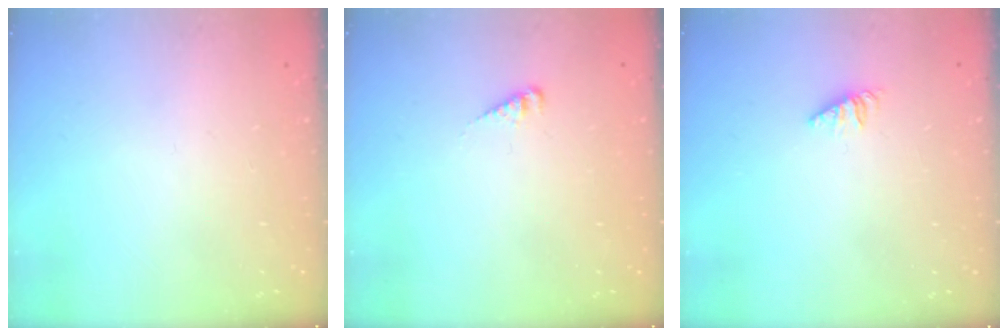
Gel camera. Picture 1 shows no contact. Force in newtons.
{"total": 3.0, "press": 3.0, "slide": 0.2}
{"total": 1.3, "press": 1.3, "slide": 0.3}